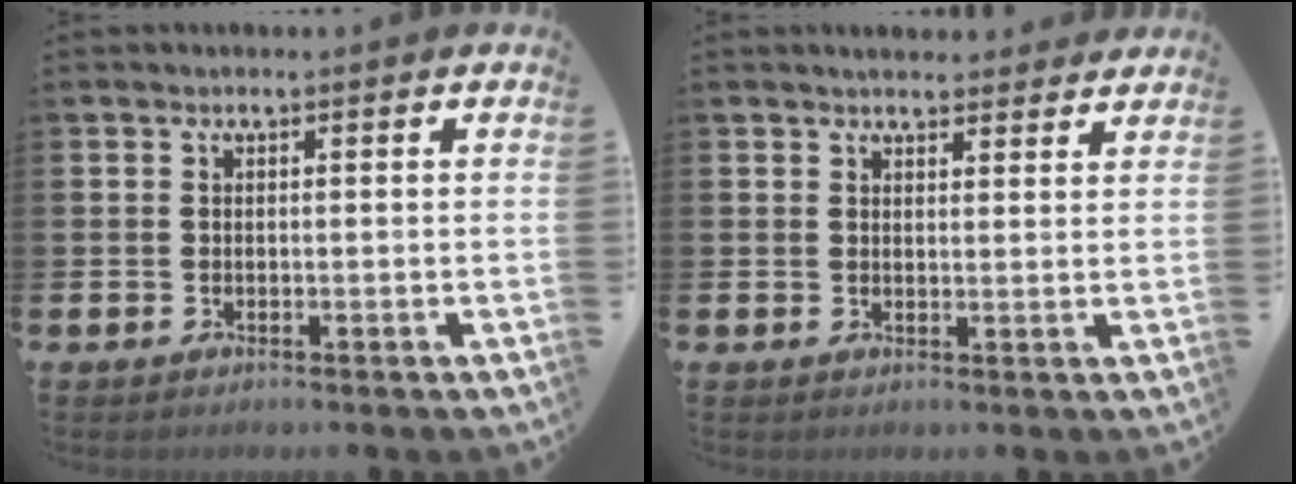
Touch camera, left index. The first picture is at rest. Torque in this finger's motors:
{"motor_torque": [0.45, -0.51, 0.14, 0.01]}